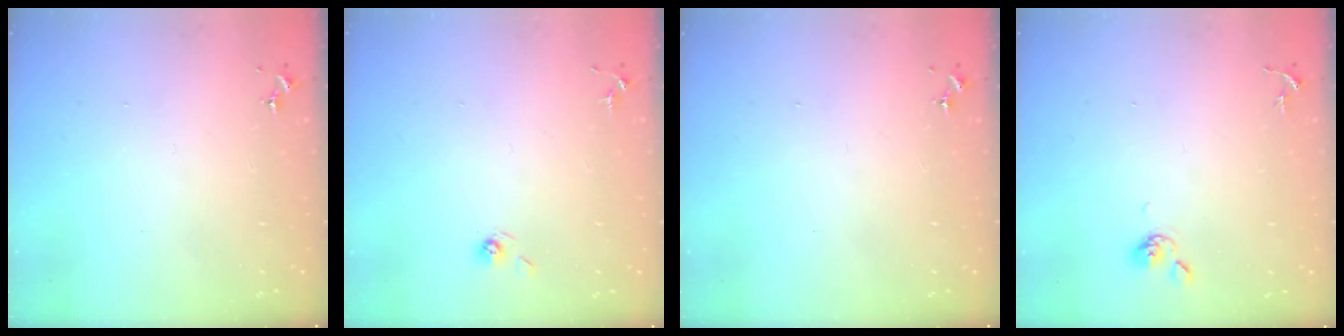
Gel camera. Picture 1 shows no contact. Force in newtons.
{"total": 3.9, "press": 3.5, "slide": 1.7}
{"total": 0.0}
{"total": 4.4, "press": 4.3, "slide": 0.8}